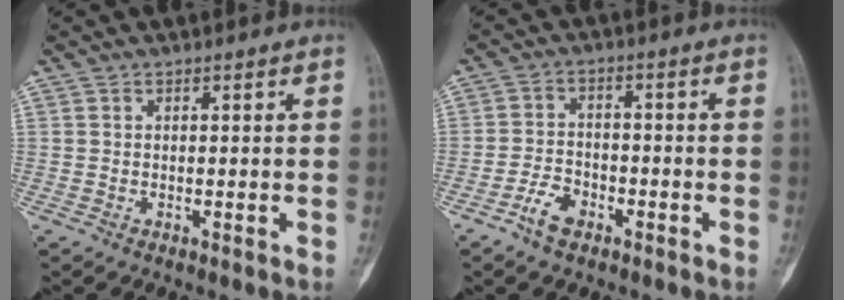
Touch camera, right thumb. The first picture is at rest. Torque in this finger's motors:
{"motor_torque": [-0.34, -0.14, -0.08, -0.13, 0.02]}